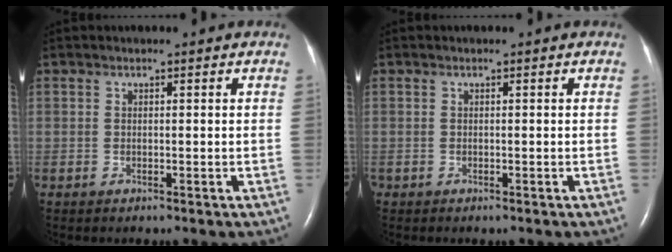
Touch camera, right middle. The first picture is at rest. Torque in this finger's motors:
{"motor_torque": [-0.21, -0.09, -0.03, 0.00]}